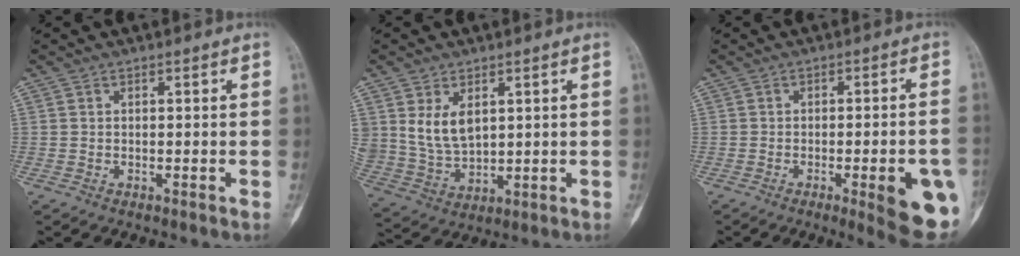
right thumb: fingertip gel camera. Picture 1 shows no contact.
{"total": 8.1, "force": [2.8, 5.2, 5.5], "torque": [-0.091, -0.015, 0.072]}
{"total": 12.7, "force": [-4.3, 2.7, 11.6], "torque": [-0.117, 0.005, -0.046]}